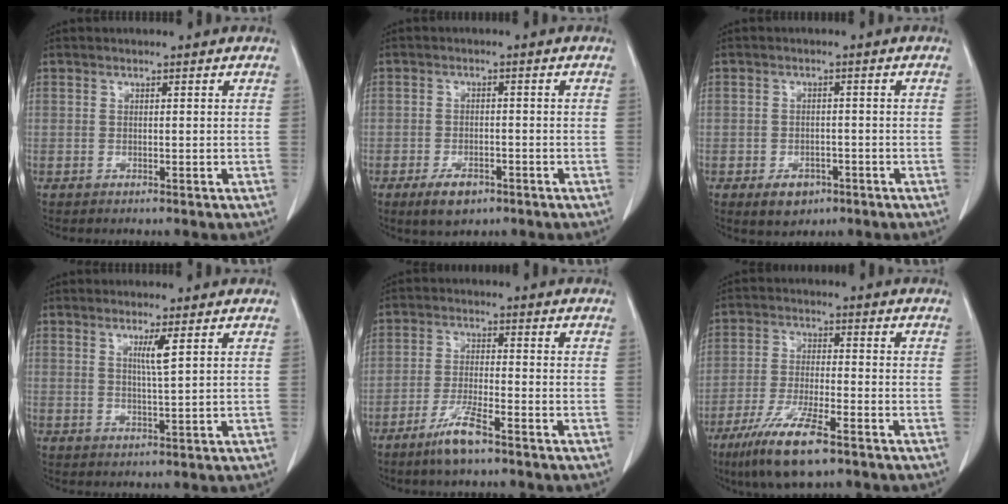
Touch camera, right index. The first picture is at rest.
{"total": 4.5, "force": [-2.8, 2.2, 2.7], "torque": [-0.050, -0.001, -0.040]}
{"total": 4.0, "force": [-2.2, 2.7, 1.9], "torque": [-0.026, 0.003, -0.023]}
{"total": 2.9, "force": [1.2, -0.5, 2.6], "torque": [-0.048, -0.006, 0.023]}
{"total": 5.8, "force": [-4.1, 0.4, 4.1], "torque": [-0.087, -0.008, -0.078]}
{"total": 10.3, "force": [-6.6, 1.5, 7.8], "torque": [-0.156, -0.023, -0.116]}